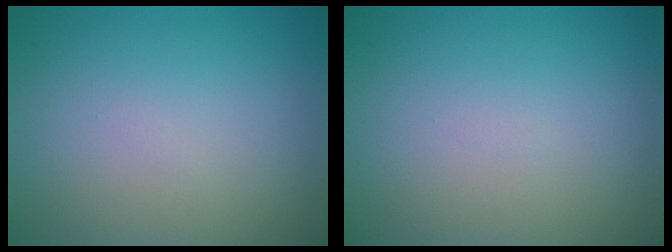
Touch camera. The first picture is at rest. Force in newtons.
{"total": 0.0}